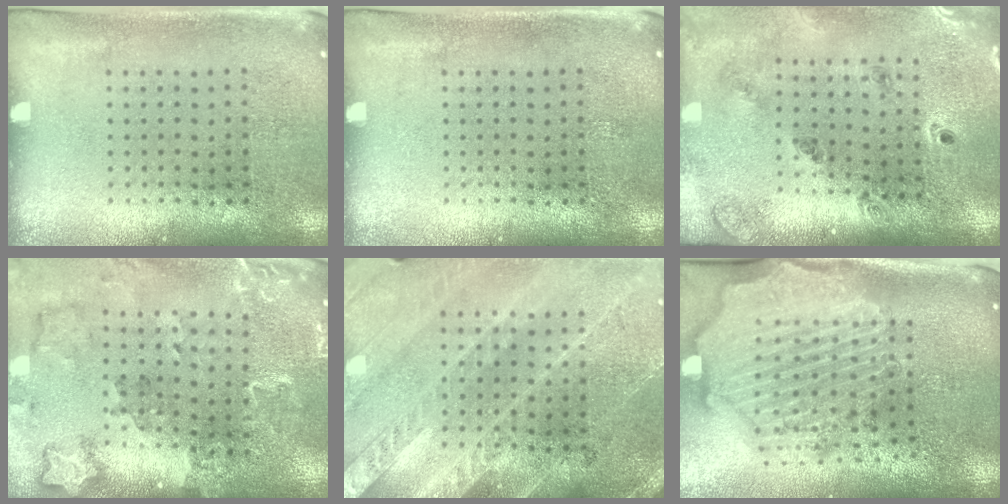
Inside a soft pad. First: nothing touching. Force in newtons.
{"total": 0.0}
{"total": 1.4, "press": 1.4, "slide": 0.3}
{"total": 1.8, "press": 1.8, "slide": 0.2}
{"total": 2.9, "press": 2.6, "slide": 1.1}
{"total": 3.5, "press": 3.0, "slide": 1.9}